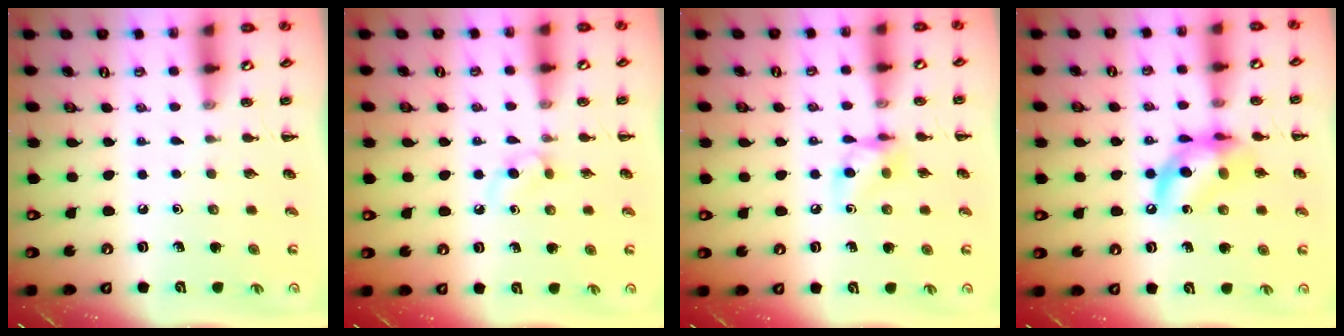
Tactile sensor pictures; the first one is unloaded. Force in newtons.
{"total": 2.4, "press": 2.1, "slide": 1.1}
{"total": 7.4, "press": 7.4, "slide": 0.2}
{"total": 13.6, "press": 13.2, "slide": 3.3}